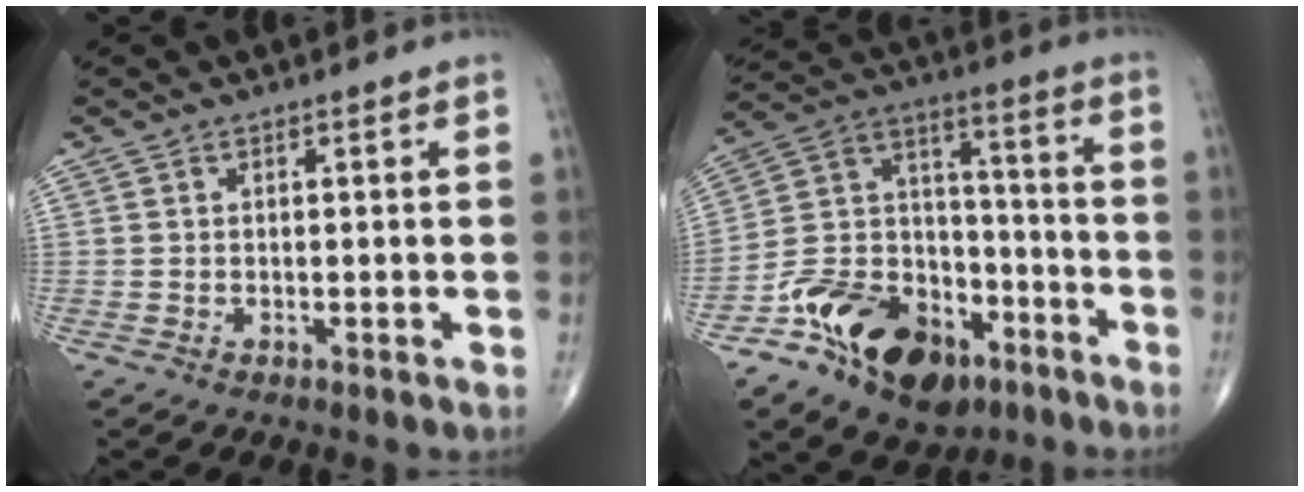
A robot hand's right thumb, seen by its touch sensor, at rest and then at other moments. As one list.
[{"total": 20.9, "force": [-12.0, 12.6, 11.7], "torque": [-0.168, 0.087, -0.202]}]